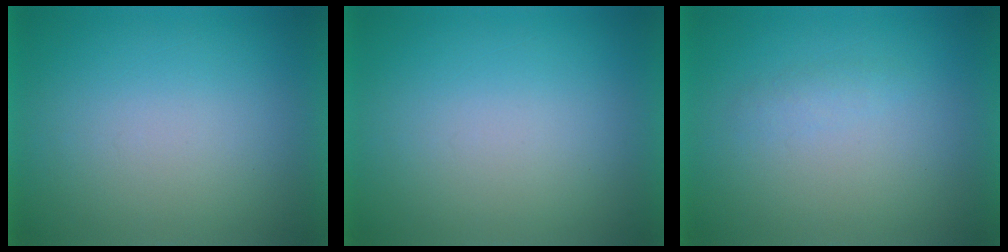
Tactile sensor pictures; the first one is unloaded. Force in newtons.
{"total": 0.0}
{"total": 1.2}